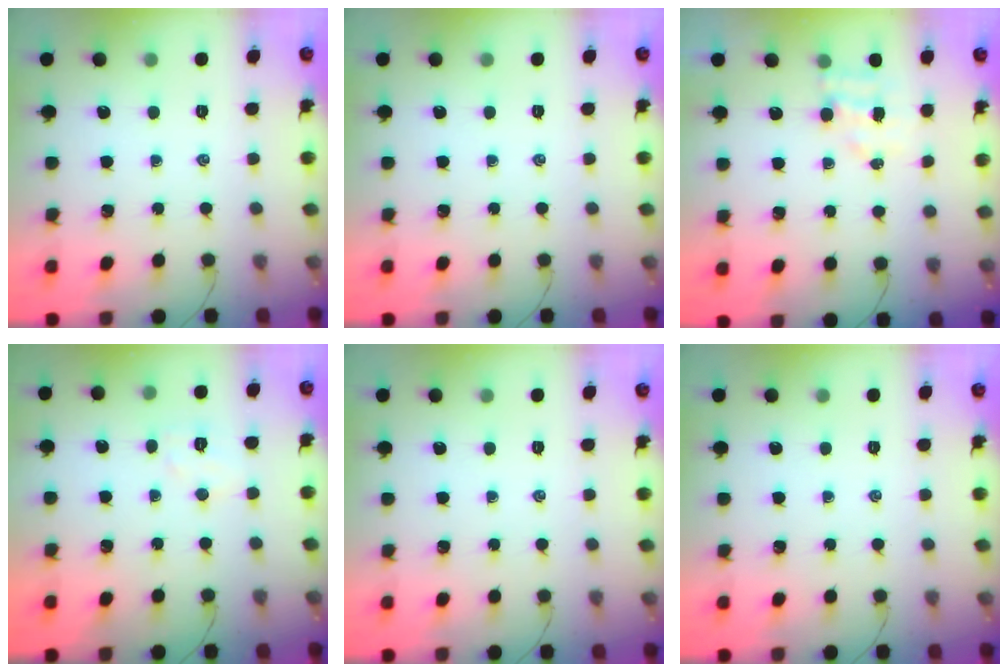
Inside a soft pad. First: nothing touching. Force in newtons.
{"total": 0.0}
{"total": 3.9, "press": 3.8, "slide": 0.6}
{"total": 5.3, "press": 5.2, "slide": 0.9}
{"total": 0.0}
{"total": 0.0}